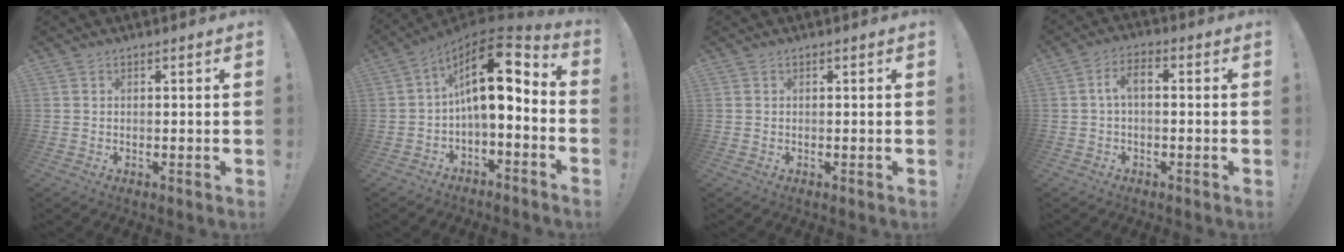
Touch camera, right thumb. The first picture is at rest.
{"total": 15.1, "force": [3.2, 6.2, 13.4], "torque": [-0.235, -0.012, 0.053]}
{"total": 0.0}
{"total": 4.9, "force": [-0.1, 2.0, 4.4], "torque": [-0.088, 0.006, -0.004]}